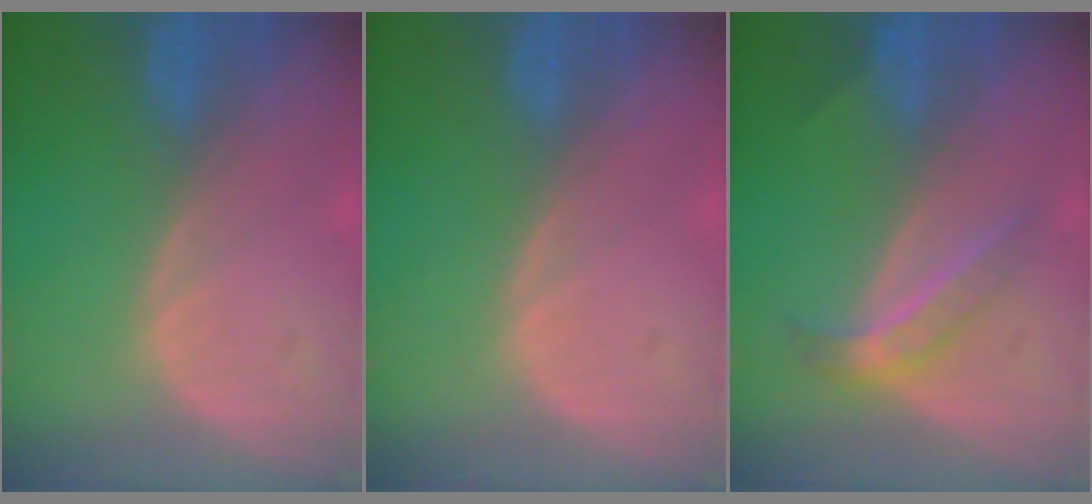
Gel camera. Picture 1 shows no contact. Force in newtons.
{"total": 0.6, "press": 0.2, "slide": 0.5}
{"total": 4.2, "press": 4.2, "slide": 0.4}